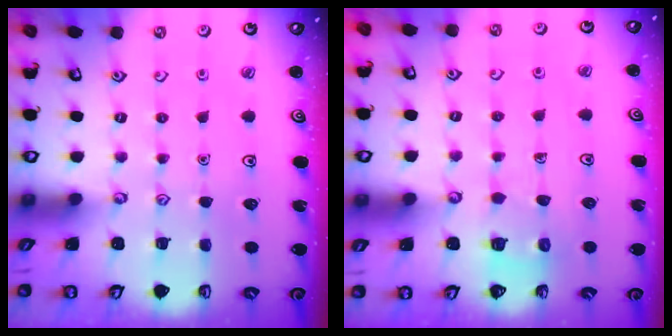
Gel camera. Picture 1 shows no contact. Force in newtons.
{"total": 5.5, "press": 5.4, "slide": 0.5}